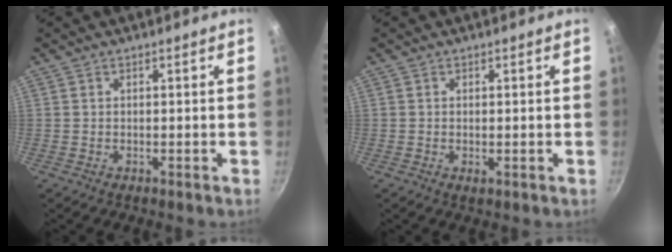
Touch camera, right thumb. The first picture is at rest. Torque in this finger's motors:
{"motor_torque": [-0.21, -0.02, -0.13, 0.34, 0.02]}